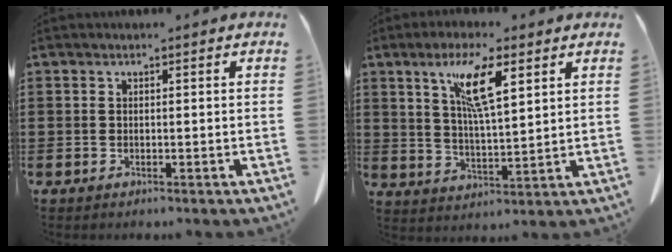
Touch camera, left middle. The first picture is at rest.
{"total": 9.3, "force": [5.0, 2.3, 7.5], "torque": [-0.156, 0.006, 0.086]}